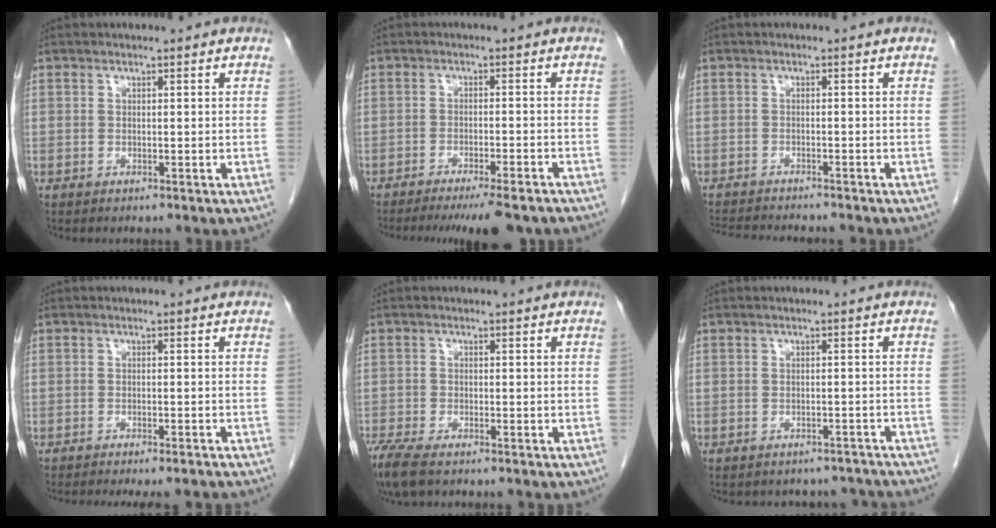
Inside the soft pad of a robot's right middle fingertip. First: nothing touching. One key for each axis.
{"total": 10.3, "fx": -8.9, "fy": 0.7, "fz": 5.2, "tx": -0.058, "ty": -0.021, "tz": -0.122}
{"total": 9.4, "fx": -8.7, "fy": 0.9, "fz": 3.4, "tx": -0.049, "ty": -0.007, "tz": -0.125}
{"total": 9.0, "fx": -8.1, "fy": 1.2, "fz": 3.7, "tx": -0.042, "ty": -0.012, "tz": -0.100}
{"total": 6.8, "fx": -5.3, "fy": 1.8, "fz": 3.9, "tx": -0.076, "ty": -0.016, "tz": -0.091}
{"total": 7.7, "fx": -7.1, "fy": 2.9, "fz": 0.5, "tx": -0.004, "ty": 0.018, "tz": -0.071}